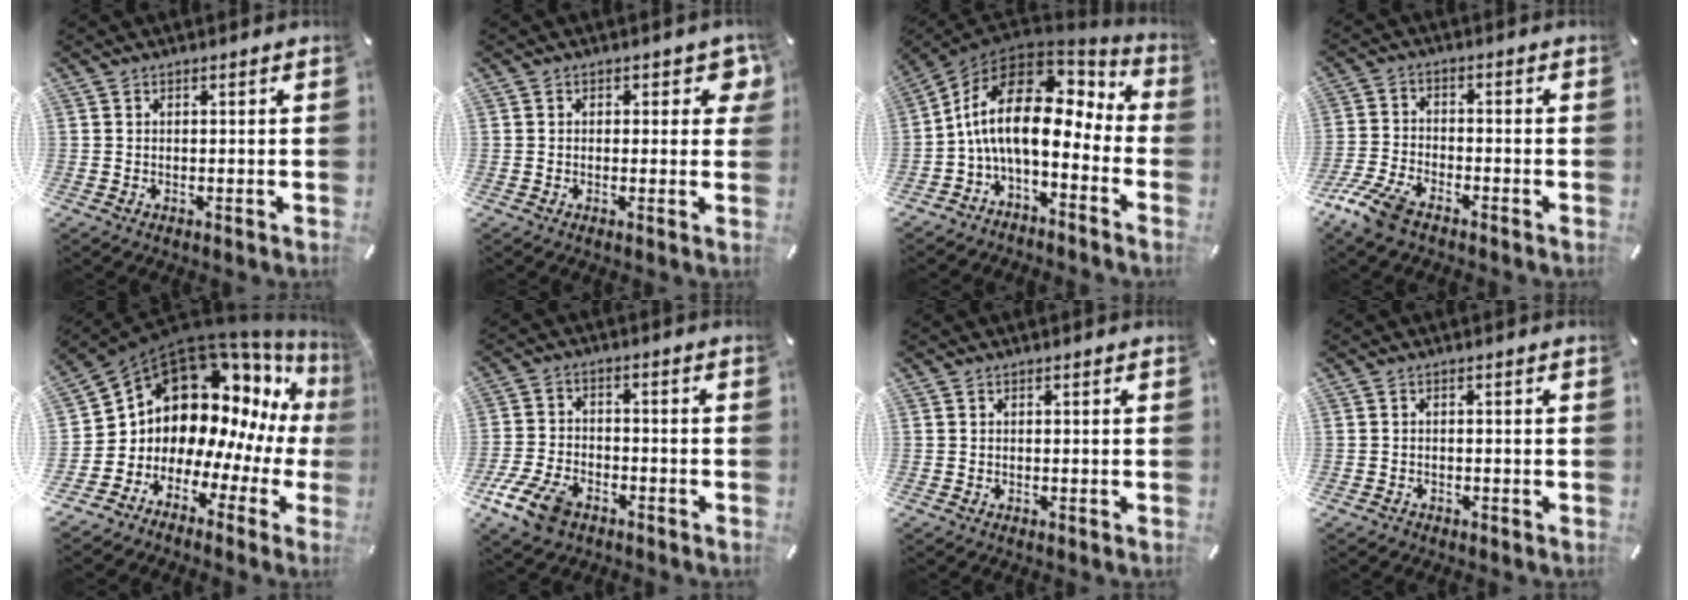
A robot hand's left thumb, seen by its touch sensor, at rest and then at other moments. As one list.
[{"total": 3.9, "force": [1.1, 2.4, 3.0], "torque": [-0.021, -0.006, 0.010]}, {"total": 16.5, "force": [1.3, 8.2, 14.2], "torque": [-0.293, -0.021, 0.020]}, {"total": 7.4, "force": [-5.5, 2.9, 4.0], "torque": [-0.104, 0.010, -0.109]}, {"total": 14.8, "force": [7.2, 11.1, 6.5], "torque": [-0.124, -0.095, 0.138]}, {"total": 9.4, "force": [-5.6, 5.5, 5.3], "torque": [-0.118, 0.023, -0.104]}, {"total": 0.0}, {"total": 0.9, "force": [-0.7, 0.6, 0.2], "torque": [-0.005, 0.003, -0.018]}]